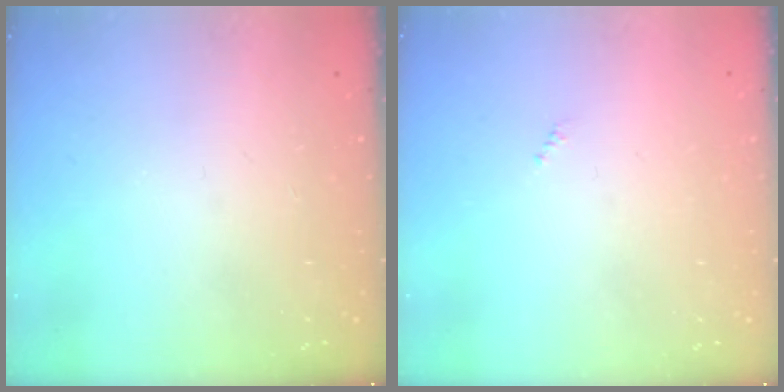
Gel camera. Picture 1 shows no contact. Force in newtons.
{"total": 0.0}